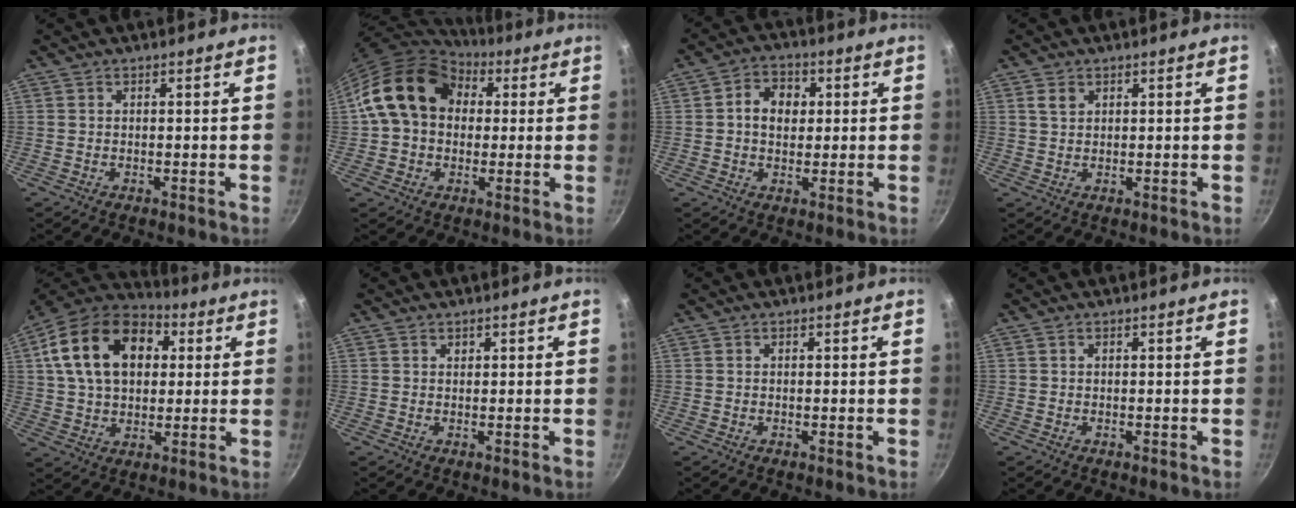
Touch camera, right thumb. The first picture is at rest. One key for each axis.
{"total": 16.3, "fx": 3.5, "fy": 12.6, "fz": 9.8, "tx": -0.143, "ty": 0.030, "tz": 0.049}
{"total": 6.7, "fx": 1.0, "fy": 5.3, "fz": 4.1, "tx": -0.043, "ty": 0.007, "tz": 0.005}
{"total": 2.2, "fx": 1.1, "fy": 1.5, "fz": 1.2, "tx": -0.018, "ty": -0.002, "tz": 0.021}
{"total": 20.9, "fx": 5.6, "fy": 14.2, "fz": 14.3, "tx": -0.230, "ty": 0.015, "tz": 0.085}
{"total": 0.7, "fx": 0.4, "fy": 0.5, "fz": 0.1, "tx": 0.001, "ty": 0.000, "tz": 0.006}
{"total": 0.0}
{"total": 0.0}